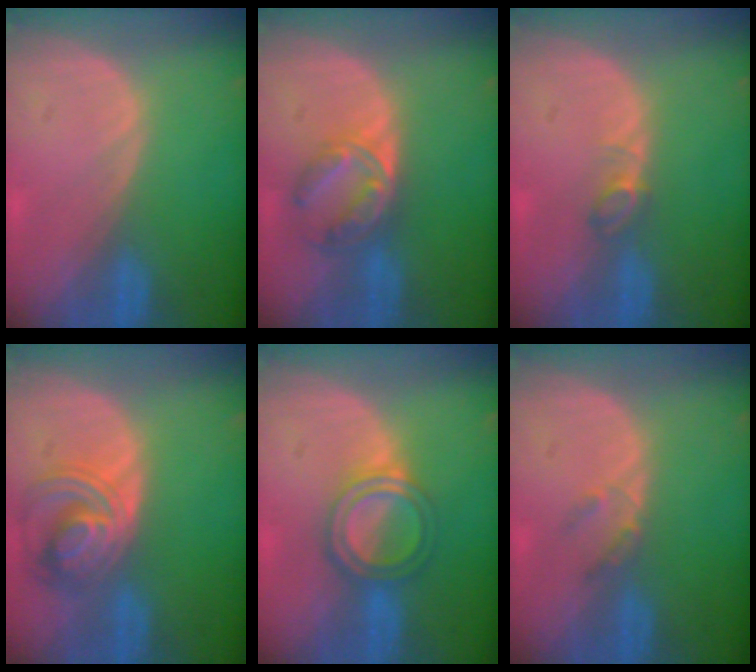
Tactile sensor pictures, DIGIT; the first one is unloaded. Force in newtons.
{"total": 6.4, "press": 5.8, "slide": 2.8}
{"total": 2.1, "press": 2.1, "slide": 0.4}
{"total": 7.1, "press": 6.9, "slide": 1.8}
{"total": 5.6, "press": 5.3, "slide": 1.7}
{"total": 2.0, "press": 1.8, "slide": 0.9}